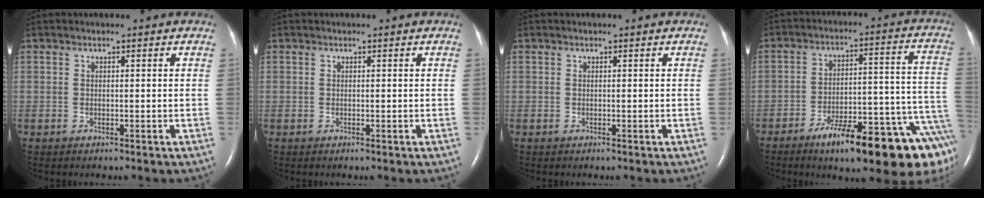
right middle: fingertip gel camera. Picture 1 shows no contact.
{"total": 0.0}
{"total": 0.0}
{"total": 20.7, "force": [-13.2, 3.5, 15.6], "torque": [-0.115, 0.038, -0.189]}